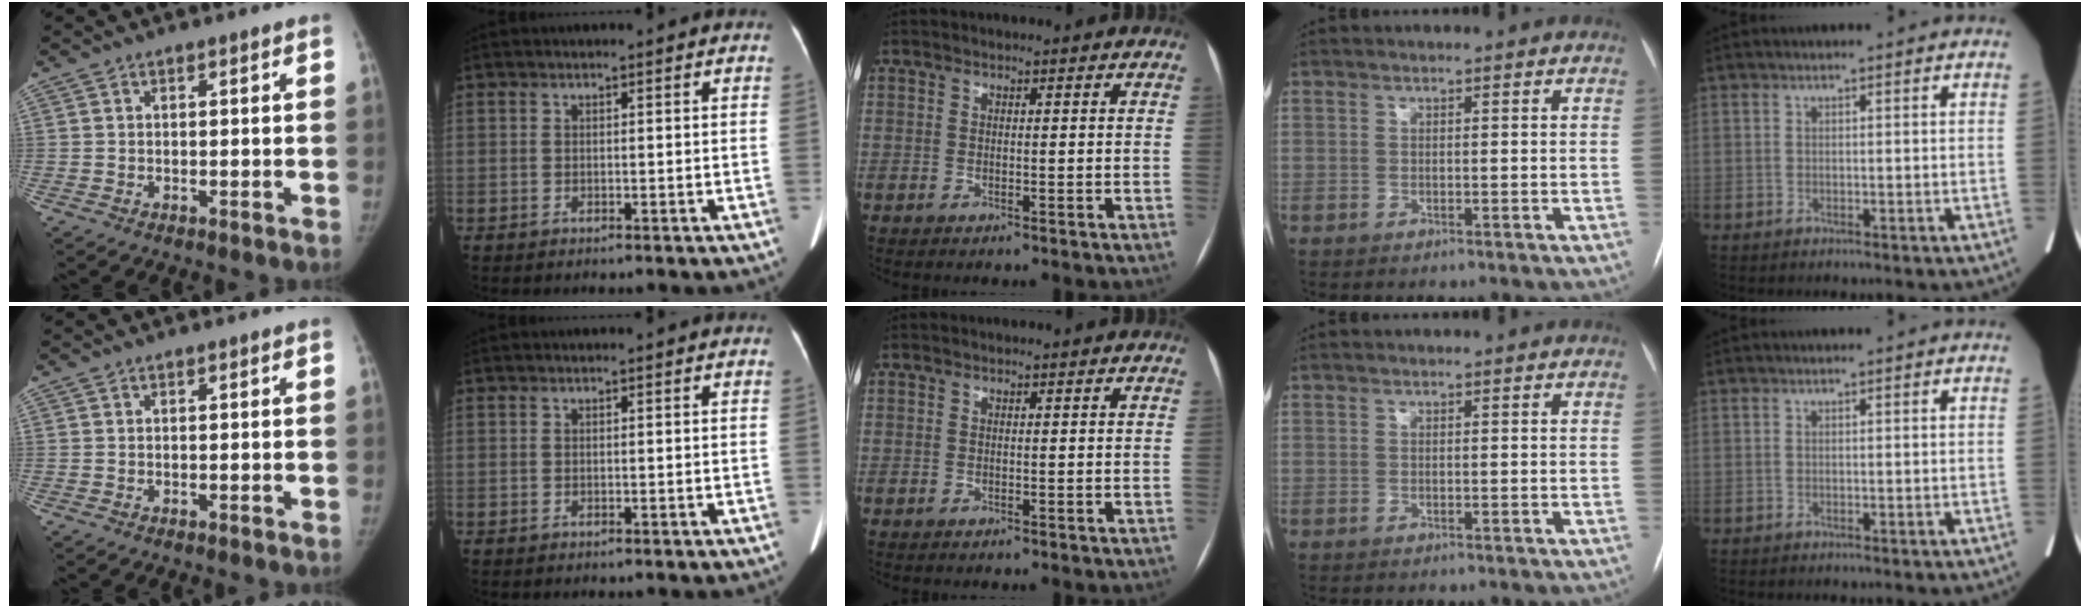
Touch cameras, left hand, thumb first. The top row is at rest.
{}